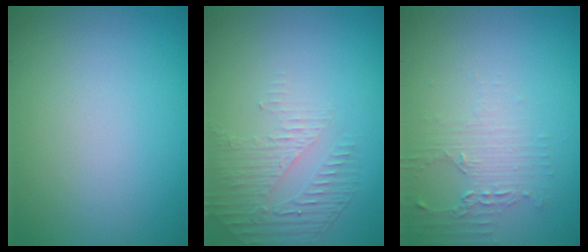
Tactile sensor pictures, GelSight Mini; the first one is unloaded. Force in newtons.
{"total": 1.8, "press": 1.1, "slide": 1.5}
{"total": 1.8, "press": 1.8, "slide": 0.4}